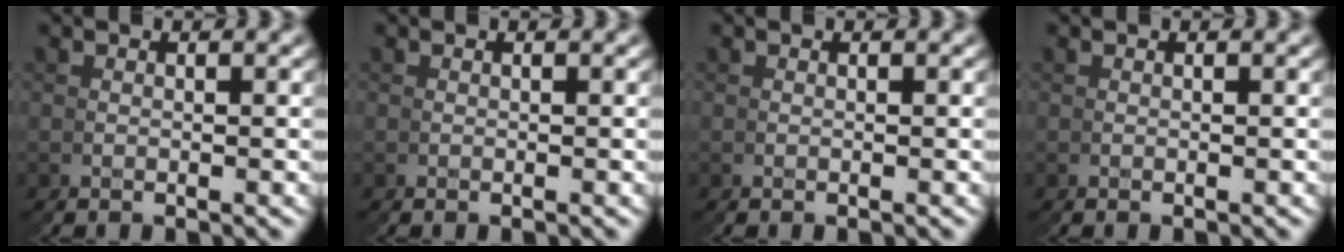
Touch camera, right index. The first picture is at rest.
{"total": 0.0}
{"total": 0.0}
{"total": 0.0}